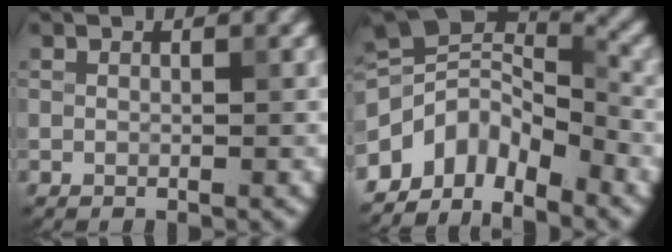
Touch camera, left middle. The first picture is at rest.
{"total": 6.6, "force": [-4.2, 3.2, 3.9], "torque": [-0.050, 0.007, -0.086]}